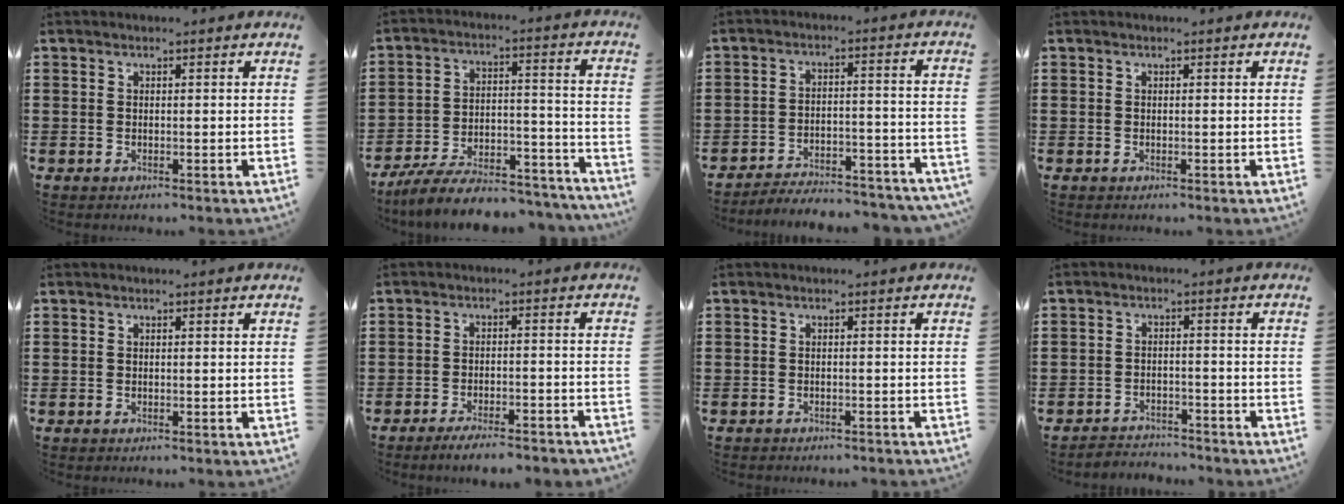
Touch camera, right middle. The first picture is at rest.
{"total": 9.0, "force": [-8.2, 1.6, 3.4], "torque": [-0.049, 0.025, -0.156]}
{"total": 5.0, "force": [-4.9, 0.5, 1.0], "torque": [-0.018, 0.007, -0.099]}
{"total": 0.0}
{"total": 0.0}
{"total": 4.4, "force": [-4.0, 0.1, 1.8], "torque": [-0.035, -0.004, -0.078]}
{"total": 1.0, "force": [-1.0, 0.3, -0.1], "torque": [0.000, 0.004, -0.023]}
{"total": 3.3, "force": [-3.2, 0.7, -0.4], "torque": [-0.002, 0.001, -0.071]}